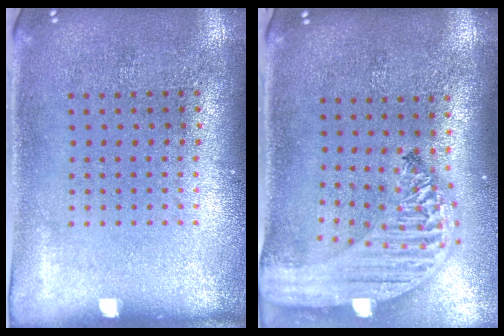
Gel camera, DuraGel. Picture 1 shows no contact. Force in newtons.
{"total": 2.8, "press": 2.3, "slide": 1.7}